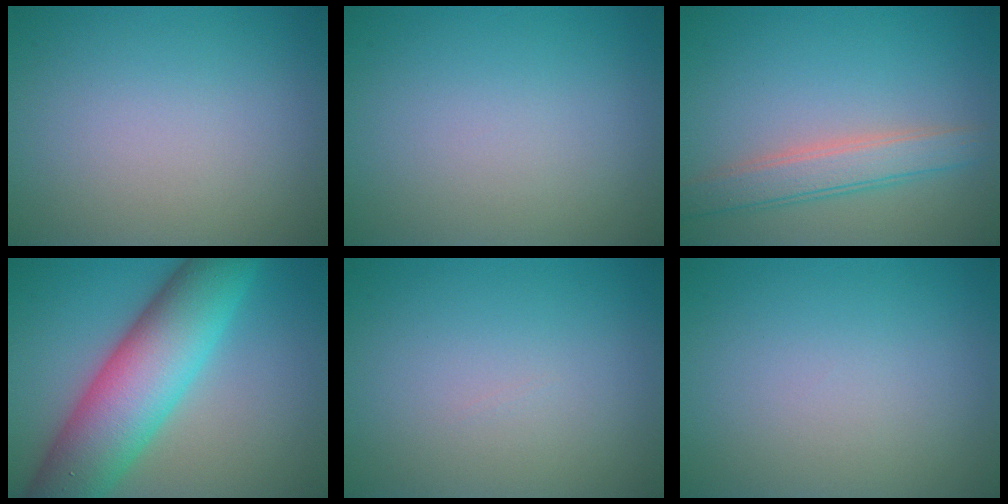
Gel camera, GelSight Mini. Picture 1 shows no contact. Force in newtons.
{"total": 0.0}
{"total": 3.4, "press": 3.4, "slide": 0.2}
{"total": 11.3, "press": 11.3, "slide": 0.1}
{"total": 0.0}
{"total": 0.0}